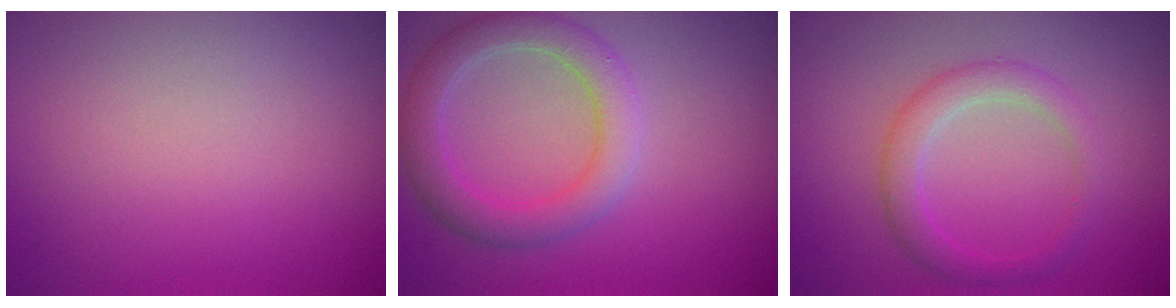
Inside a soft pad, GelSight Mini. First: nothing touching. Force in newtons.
{"total": 4.0, "press": 4.0, "slide": 0.2}
{"total": 2.5, "press": 2.5, "slide": 0.2}